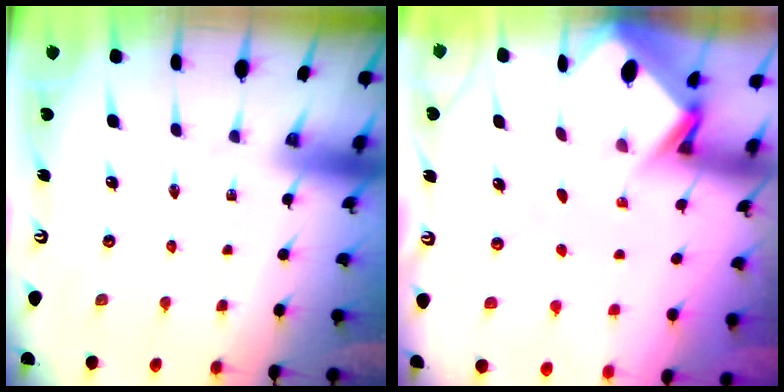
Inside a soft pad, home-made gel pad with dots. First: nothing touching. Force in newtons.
{"total": 2.9, "press": 2.9, "slide": 0.2}